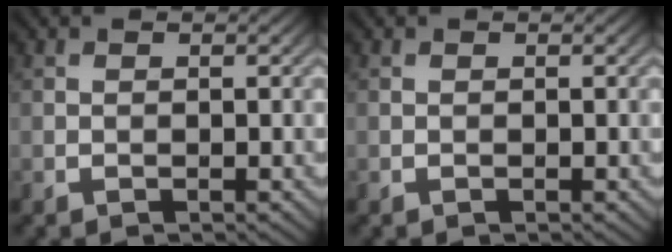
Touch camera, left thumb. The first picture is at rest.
{"total": 0.0}